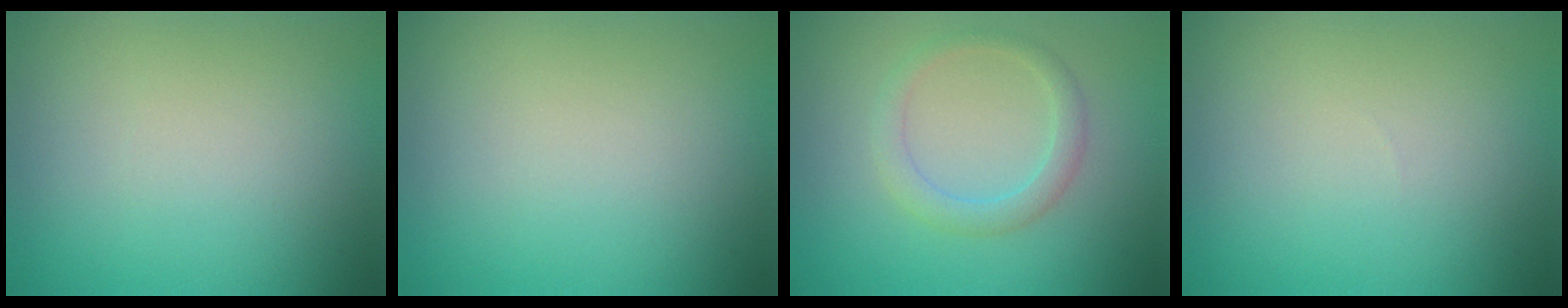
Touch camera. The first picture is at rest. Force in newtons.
{"total": 0.0}
{"total": 2.2, "press": 2.2, "slide": 0.0}
{"total": 0.0}